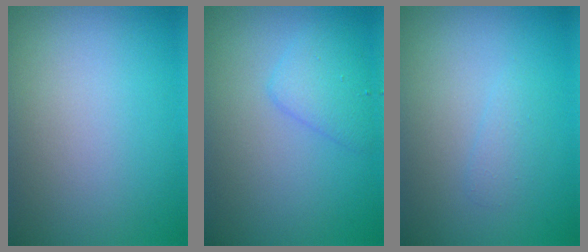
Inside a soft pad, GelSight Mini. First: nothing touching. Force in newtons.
{"total": 2.3, "press": 2.2, "slide": 0.1}
{"total": 1.0, "press": 1.0, "slide": 0.0}